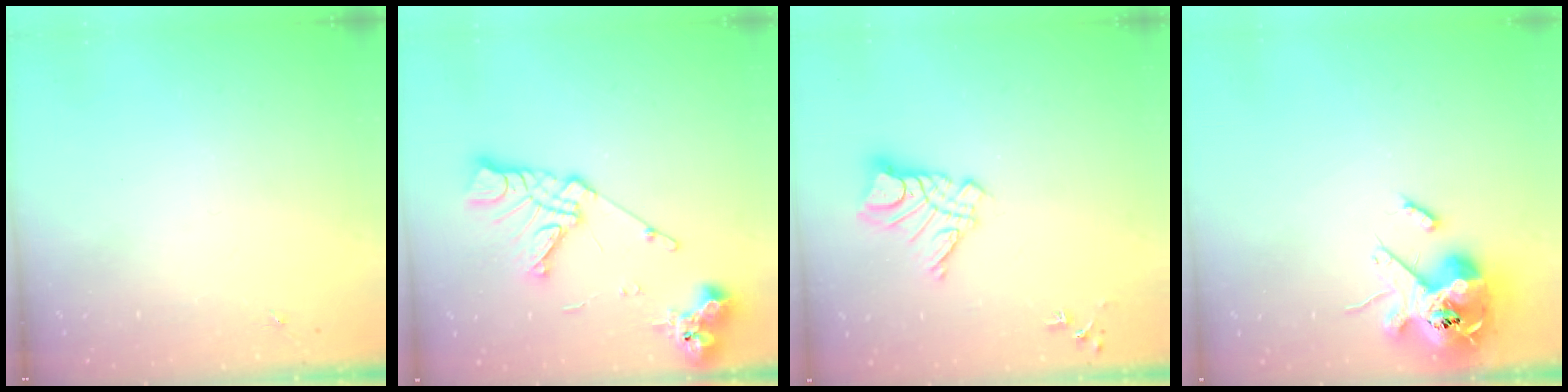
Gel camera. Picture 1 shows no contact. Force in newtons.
{"total": 15.5, "press": 15.4, "slide": 1.9}
{"total": 11.1, "press": 11.0, "slide": 1.0}
{"total": 14.9, "press": 14.7, "slide": 2.6}